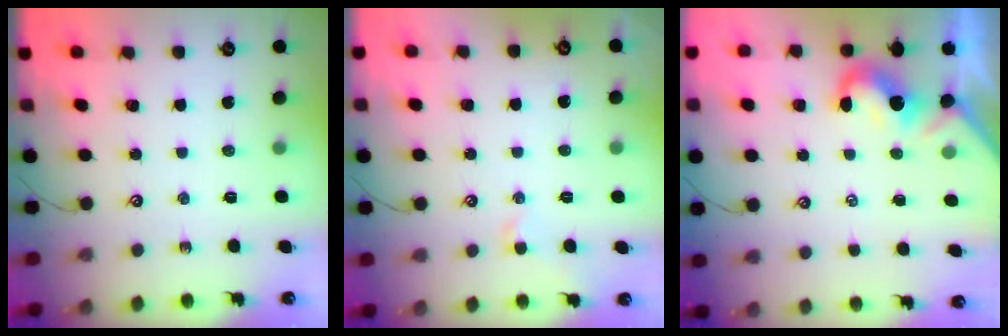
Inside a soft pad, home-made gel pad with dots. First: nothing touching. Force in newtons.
{"total": 0.8, "press": 0.7, "slide": 0.5}
{"total": 1.5, "press": 1.2, "slide": 0.9}